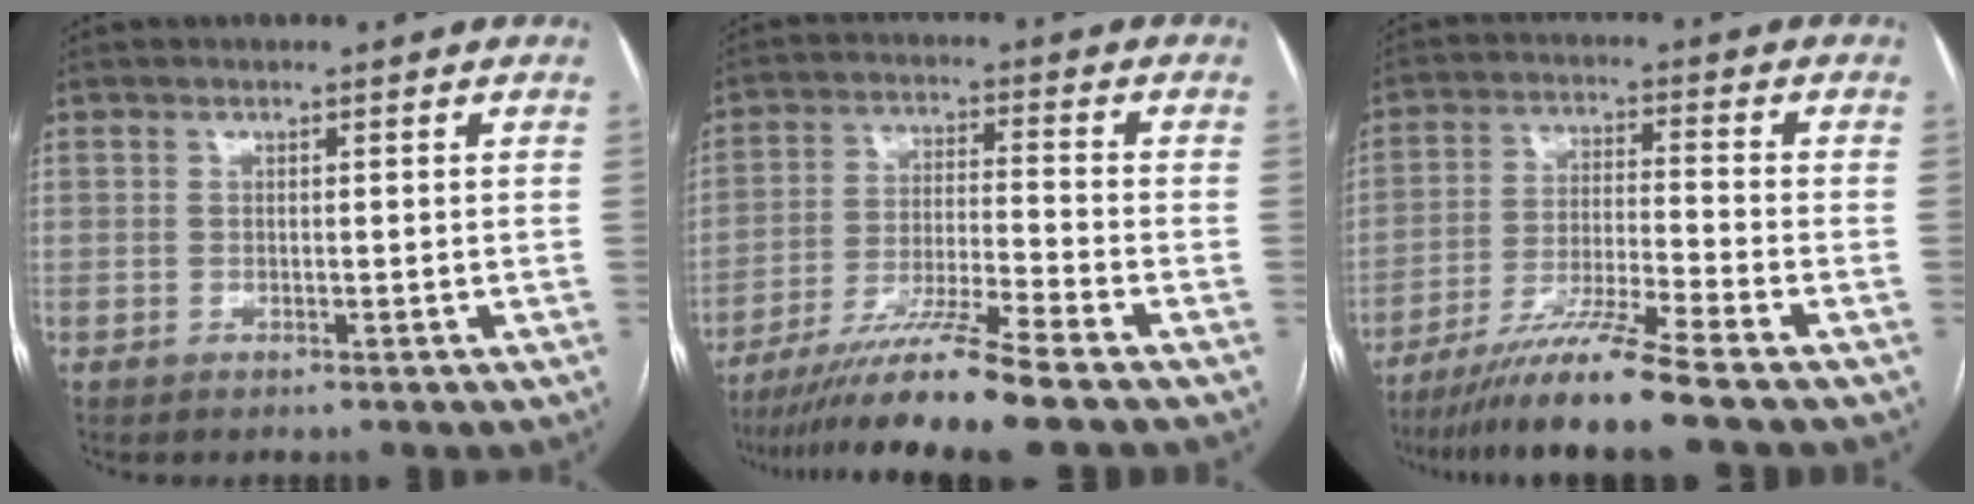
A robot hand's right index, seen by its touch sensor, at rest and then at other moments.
{"total": 11.5, "force": [-9.2, -1.9, 6.7], "torque": [-0.114, -0.030, -0.164]}
{"total": 10.6, "force": [-8.4, -1.9, 6.2], "torque": [-0.109, -0.031, -0.153]}